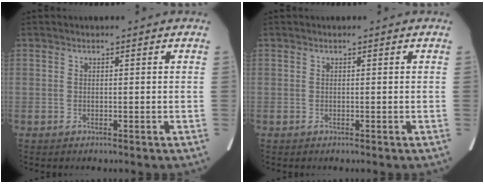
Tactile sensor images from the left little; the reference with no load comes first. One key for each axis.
{"total": 0.0}